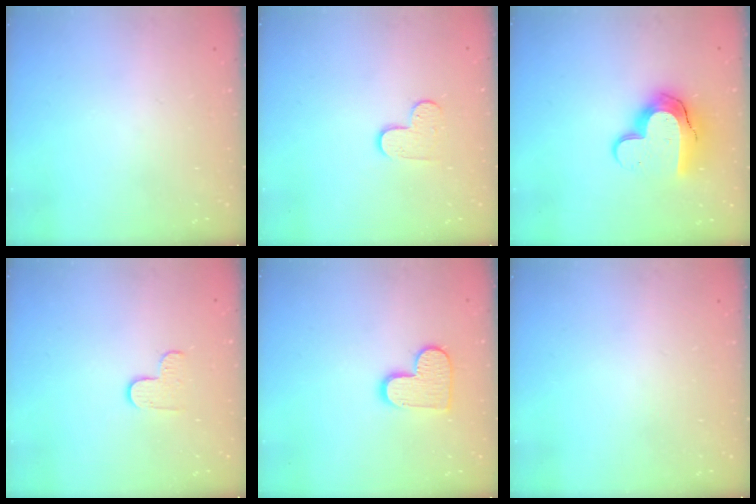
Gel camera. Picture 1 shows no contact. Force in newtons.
{"total": 7.1, "press": 7.1, "slide": 0.6}
{"total": 14.7, "press": 14.6, "slide": 0.8}
{"total": 4.2, "press": 4.1, "slide": 0.4}
{"total": 10.5, "press": 10.5, "slide": 0.5}
{"total": 0.0}